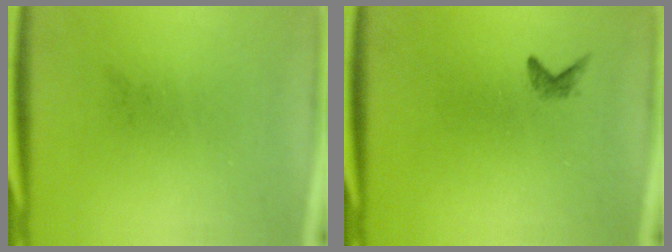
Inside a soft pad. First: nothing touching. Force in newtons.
{"total": 0.9}